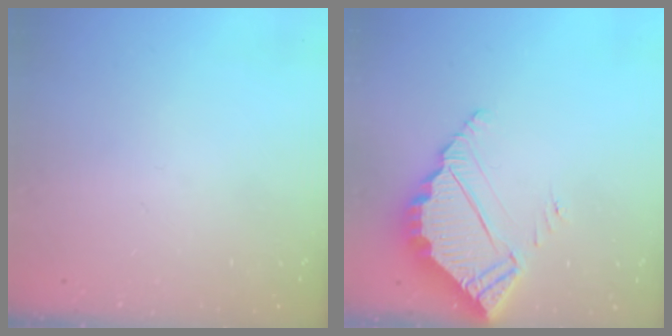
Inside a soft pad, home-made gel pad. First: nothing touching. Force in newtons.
{"total": 4.7, "press": 4.7, "slide": 0.3}